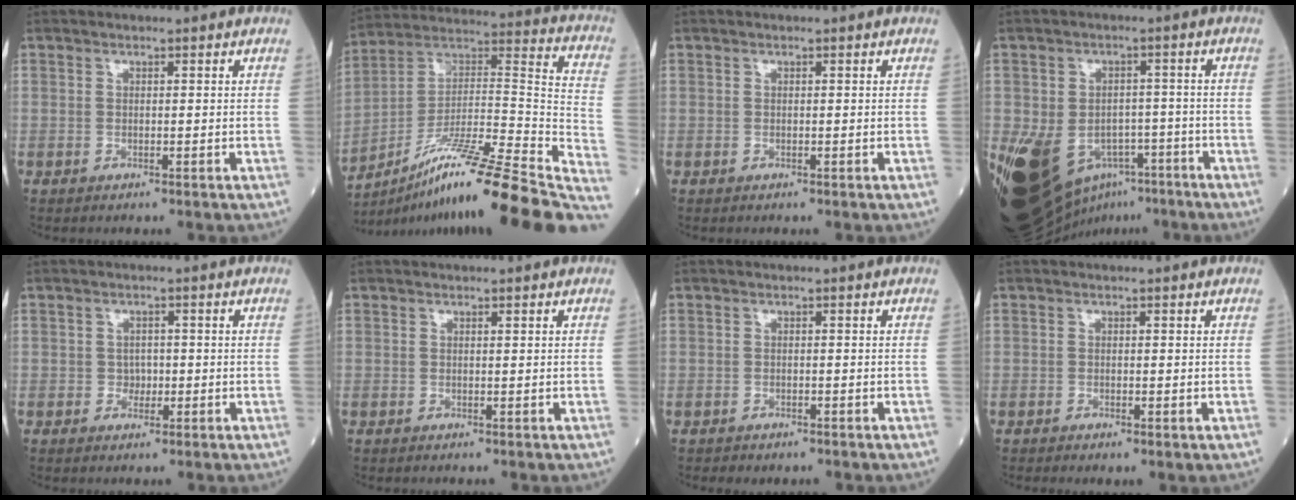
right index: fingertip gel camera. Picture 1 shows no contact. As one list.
[{"total": 28.7, "force": [-21.3, 0.9, 19.3], "torque": [-0.223, 0.006, -0.344]}, {"total": 0.0}, {"total": 16.0, "force": [-8.0, 11.0, 8.5], "torque": [-0.177, 0.008, -0.115]}, {"total": 1.8, "force": [-0.3, 1.6, 0.9], "torque": [-0.003, 0.006, -0.004]}, {"total": 0.0}, {"total": 1.1, "force": [-0.9, 0.6, 0.2], "torque": [-0.006, 0.001, -0.010]}, {"total": 1.0, "force": [-0.5, 0.3, 0.8], "torque": [-0.016, -0.003, -0.007]}]